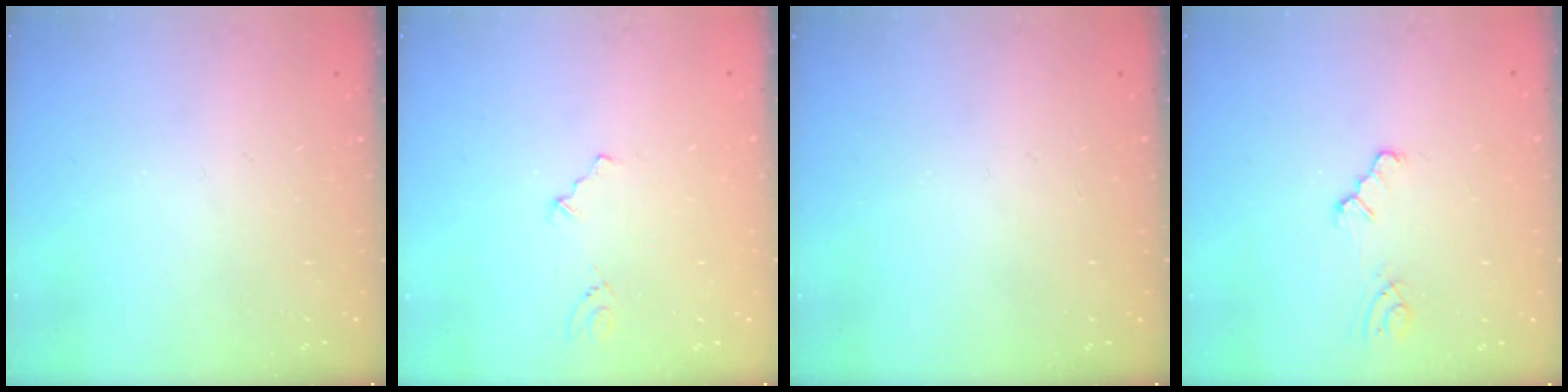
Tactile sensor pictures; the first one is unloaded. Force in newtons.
{"total": 1.8, "press": 1.5, "slide": 0.9}
{"total": 0.0}
{"total": 1.6, "press": 1.6, "slide": 0.2}